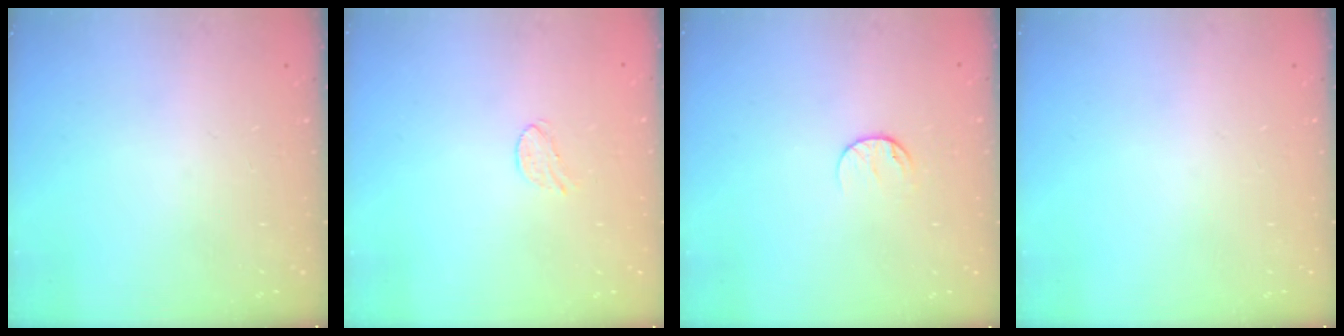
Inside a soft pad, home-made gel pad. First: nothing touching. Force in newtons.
{"total": 5.7, "press": 5.7, "slide": 0.5}
{"total": 6.8, "press": 6.8, "slide": 0.4}
{"total": 0.0}